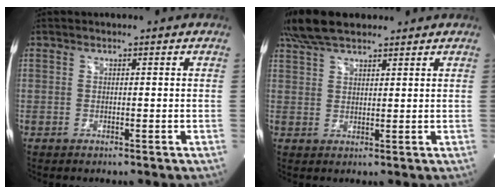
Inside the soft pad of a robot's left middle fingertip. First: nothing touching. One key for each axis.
{"total": 8.1, "fx": 6.6, "fy": 2.4, "fz": 4.1, "tx": -0.086, "ty": 0.030, "tz": 0.125}